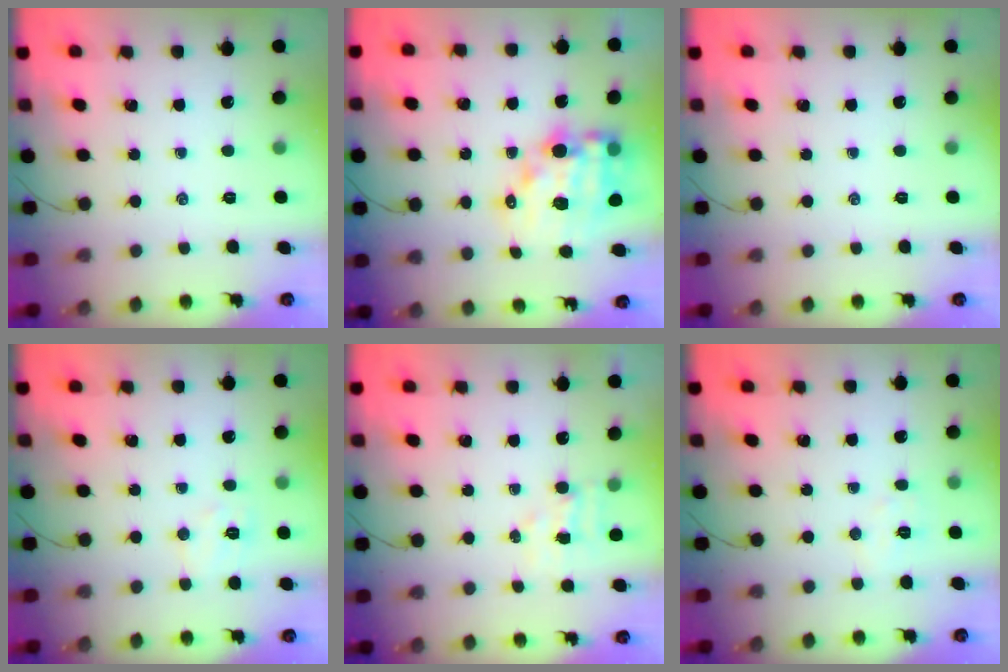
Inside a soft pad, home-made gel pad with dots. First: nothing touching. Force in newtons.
{"total": 14.5, "press": 14.0, "slide": 3.7}
{"total": 0.0}
{"total": 5.7, "press": 5.6, "slide": 1.1}
{"total": 3.9, "press": 3.7, "slide": 1.0}
{"total": 4.1, "press": 4.0, "slide": 1.0}